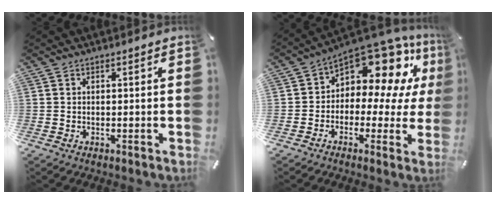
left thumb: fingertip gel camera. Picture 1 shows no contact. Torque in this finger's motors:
{"motor_torque": [0.86, 1.51, 0.78, 0.37, 0.20]}